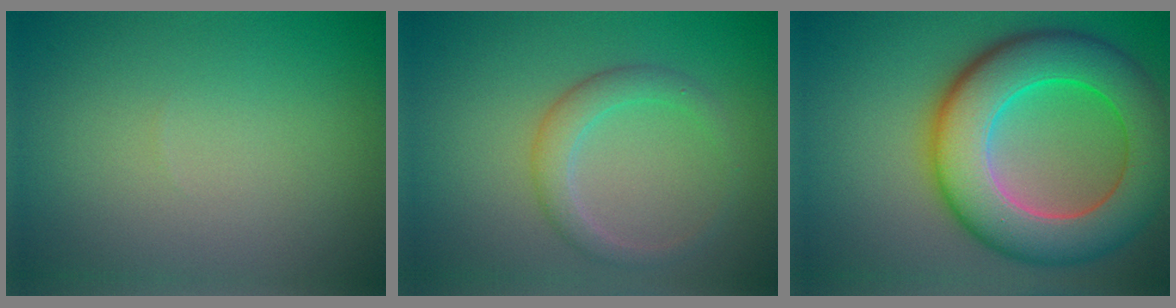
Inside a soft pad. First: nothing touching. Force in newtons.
{"total": 2.7, "press": 2.6, "slide": 0.2}
{"total": 11.3, "press": 11.3, "slide": 0.3}